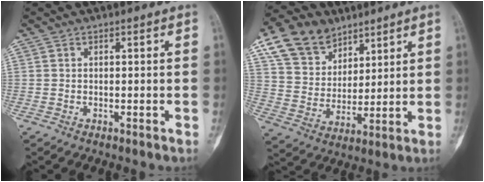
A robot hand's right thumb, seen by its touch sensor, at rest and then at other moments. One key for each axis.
{"total": 14.0, "fx": 8.6, "fy": 9.5, "fz": 5.5, "tx": -0.072, "ty": -0.021, "tz": 0.167}